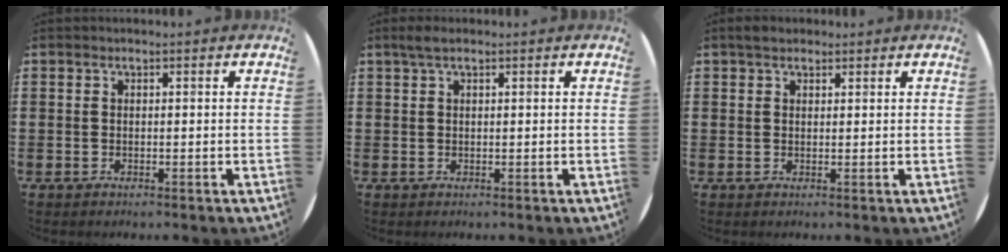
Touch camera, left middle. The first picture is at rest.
{"total": 1.3, "force": [0.9, 0.2, 0.9], "torque": [-0.017, 0.006, 0.014]}
{"total": 1.6, "force": [1.3, 0.8, 0.4], "torque": [0.000, 0.004, 0.022]}